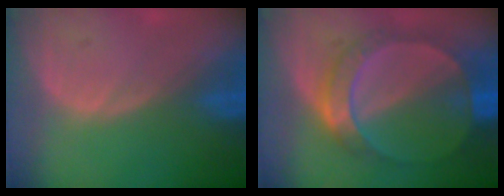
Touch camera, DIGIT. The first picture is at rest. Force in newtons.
{"total": 7.3, "press": 7.2, "slide": 1.3}